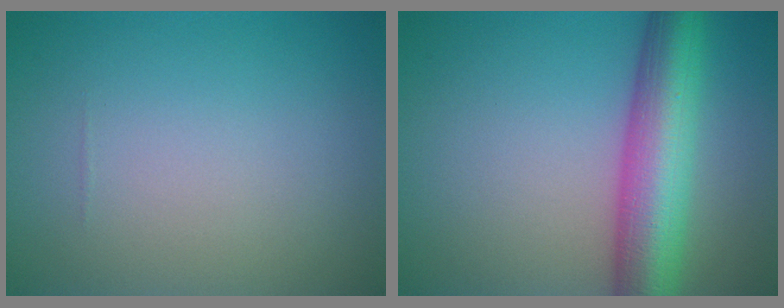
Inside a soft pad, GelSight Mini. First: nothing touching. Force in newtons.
{"total": 8.7, "press": 8.7, "slide": 0.2}